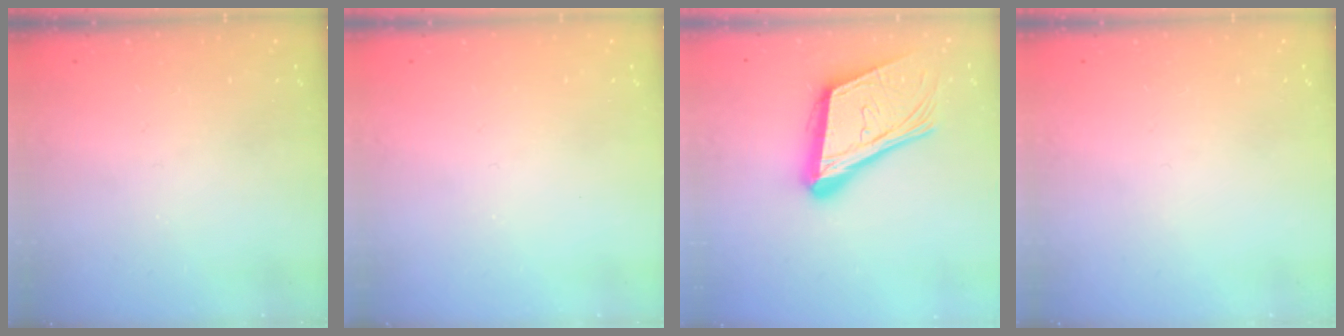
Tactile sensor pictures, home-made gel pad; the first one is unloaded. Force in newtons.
{"total": 0.0}
{"total": 20.1, "press": 19.6, "slide": 4.5}
{"total": 0.0}